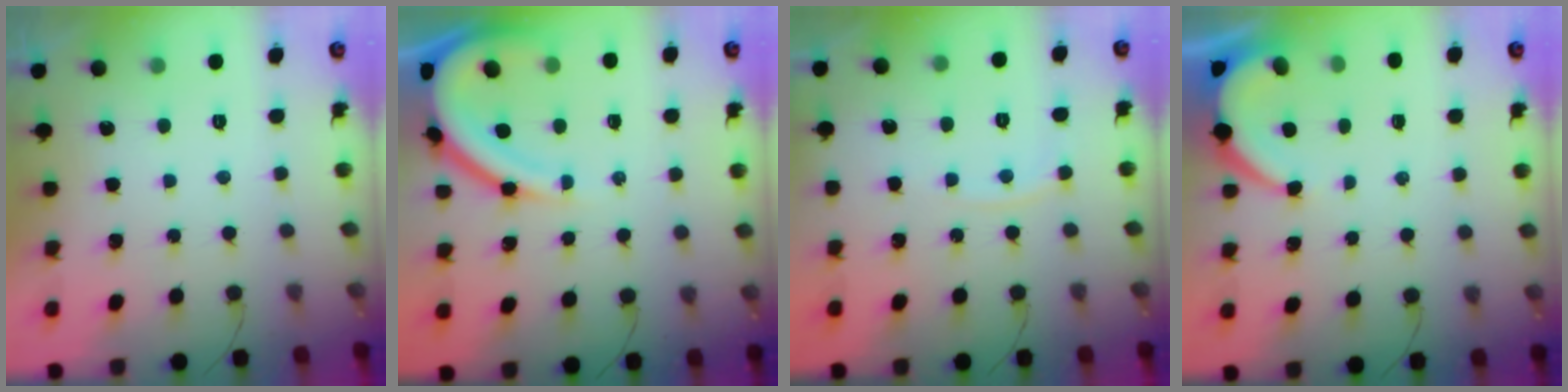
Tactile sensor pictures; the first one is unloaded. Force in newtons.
{"total": 13.6, "press": 13.5, "slide": 1.3}
{"total": 4.5, "press": 4.4, "slide": 0.6}
{"total": 5.0, "press": 4.9, "slide": 0.5}